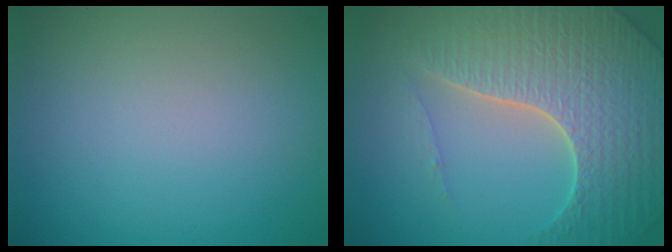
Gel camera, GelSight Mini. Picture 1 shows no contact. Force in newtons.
{"total": 7.0, "press": 6.8, "slide": 1.9}